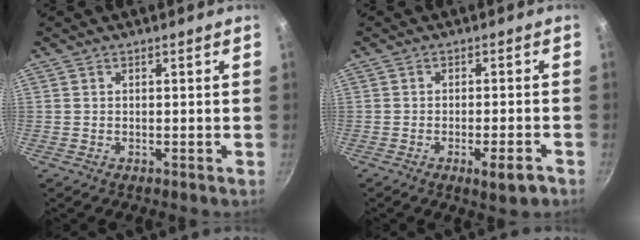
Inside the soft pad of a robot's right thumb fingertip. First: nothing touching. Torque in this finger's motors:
{"motor_torque": [0.40, 0.64, 0.62, -0.26, 0.10]}